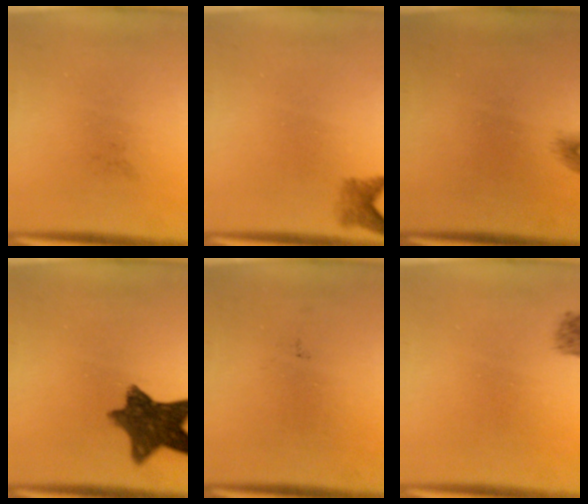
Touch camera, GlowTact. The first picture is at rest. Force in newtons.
{"total": 2.0}
{"total": 0.9}
{"total": 10.1}
{"total": 0.0}
{"total": 1.4}